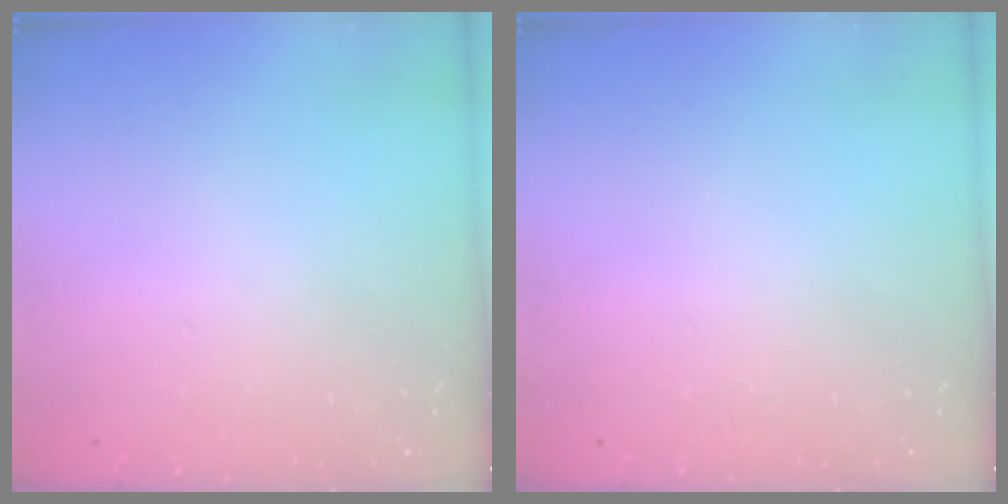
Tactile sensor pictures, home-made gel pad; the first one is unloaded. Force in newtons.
{"total": 0.0}